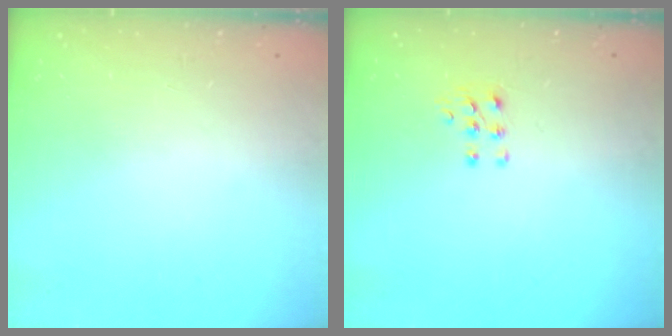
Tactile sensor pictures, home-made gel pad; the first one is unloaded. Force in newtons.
{"total": 5.5, "press": 5.4, "slide": 1.1}